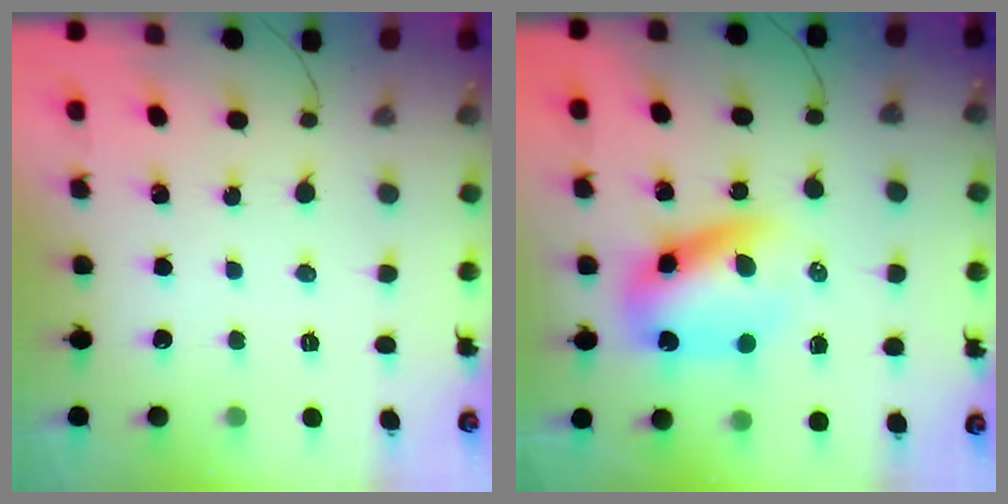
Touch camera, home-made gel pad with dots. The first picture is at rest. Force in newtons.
{"total": 10.9, "press": 10.4, "slide": 3.2}